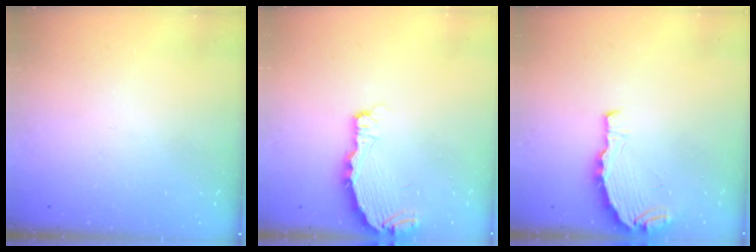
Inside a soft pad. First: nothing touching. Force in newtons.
{"total": 4.2, "press": 4.2, "slide": 0.4}
{"total": 4.4, "press": 4.4, "slide": 0.4}